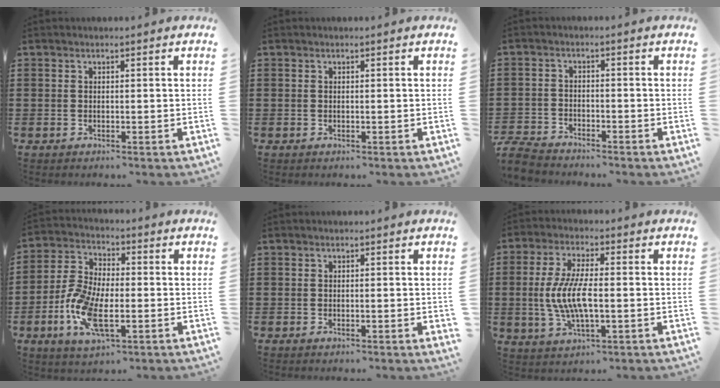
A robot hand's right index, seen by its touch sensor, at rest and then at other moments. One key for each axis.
{"total": 0.0}
{"total": 3.6, "fx": -3.5, "fy": 0.5, "fz": 0.6, "tx": -0.028, "ty": -0.006, "tz": -0.076}
{"total": 9.9, "fx": -3.1, "fy": 4.4, "fz": 8.3, "tx": -0.199, "ty": -0.011, "tz": -0.063}
{"total": 0.8, "fx": -0.2, "fy": 0.0, "fz": 0.7, "tx": -0.012, "ty": -0.003, "tz": -0.003}
{"total": 8.2, "fx": -1.0, "fy": 3.0, "fz": 7.6, "tx": -0.168, "ty": -0.007, "tz": -0.025}